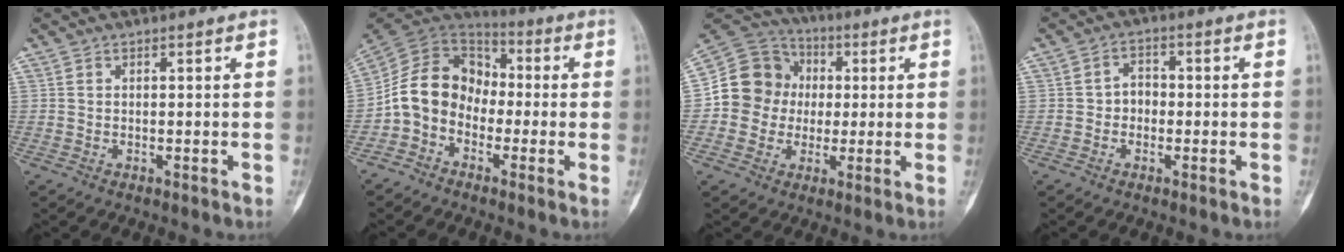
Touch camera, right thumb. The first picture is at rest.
{"total": 12.5, "force": [-2.7, 10.2, 6.7], "torque": [-0.105, 0.061, -0.063]}
{"total": 13.3, "force": [0.2, 12.5, 4.4], "torque": [-0.054, 0.031, 0.001]}
{"total": 3.2, "force": [-0.6, 2.7, 1.7], "torque": [-0.007, 0.015, -0.019]}